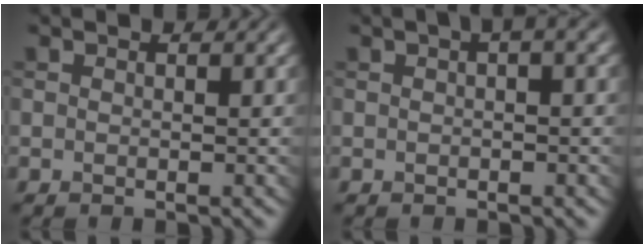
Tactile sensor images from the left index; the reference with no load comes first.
{"total": 2.6, "force": [0.9, 0.4, 2.4], "torque": [-0.032, 0.013, 0.012]}